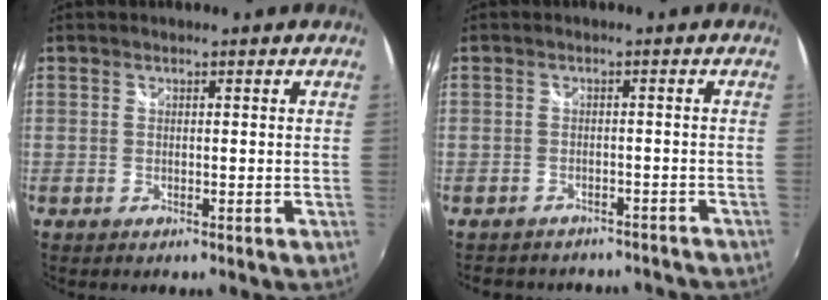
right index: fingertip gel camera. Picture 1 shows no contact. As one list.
[{"total": 10.1, "force": [-8.7, 4.2, 2.9], "torque": [-0.069, 0.002, -0.106]}]